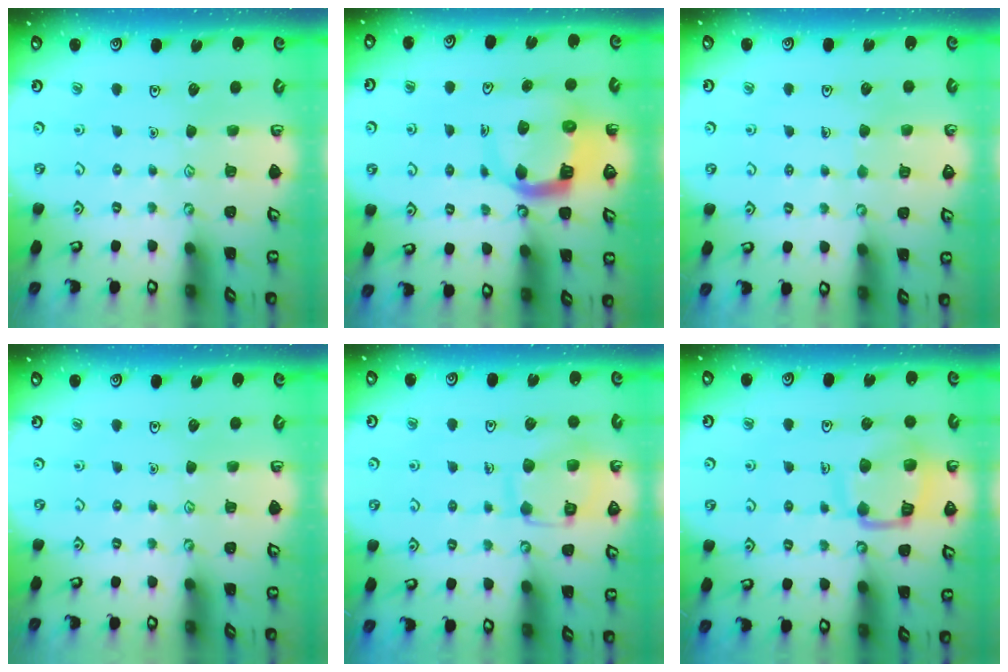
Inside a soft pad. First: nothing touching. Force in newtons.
{"total": 9.4, "press": 9.3, "slide": 1.3}
{"total": 4.9, "press": 4.9, "slide": 0.4}
{"total": 0.0}
{"total": 12.5, "press": 12.5, "slide": 1.0}
{"total": 12.5, "press": 12.5, "slide": 1.3}